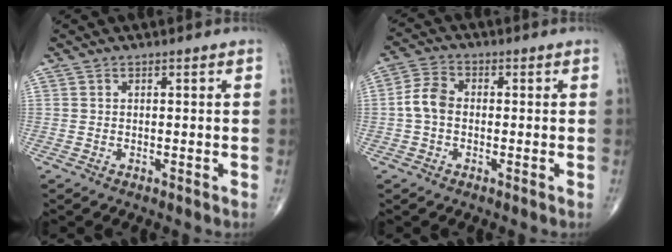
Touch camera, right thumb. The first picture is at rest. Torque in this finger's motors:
{"motor_torque": [-0.13, 0.42, 0.82, 0.08, 0.04]}